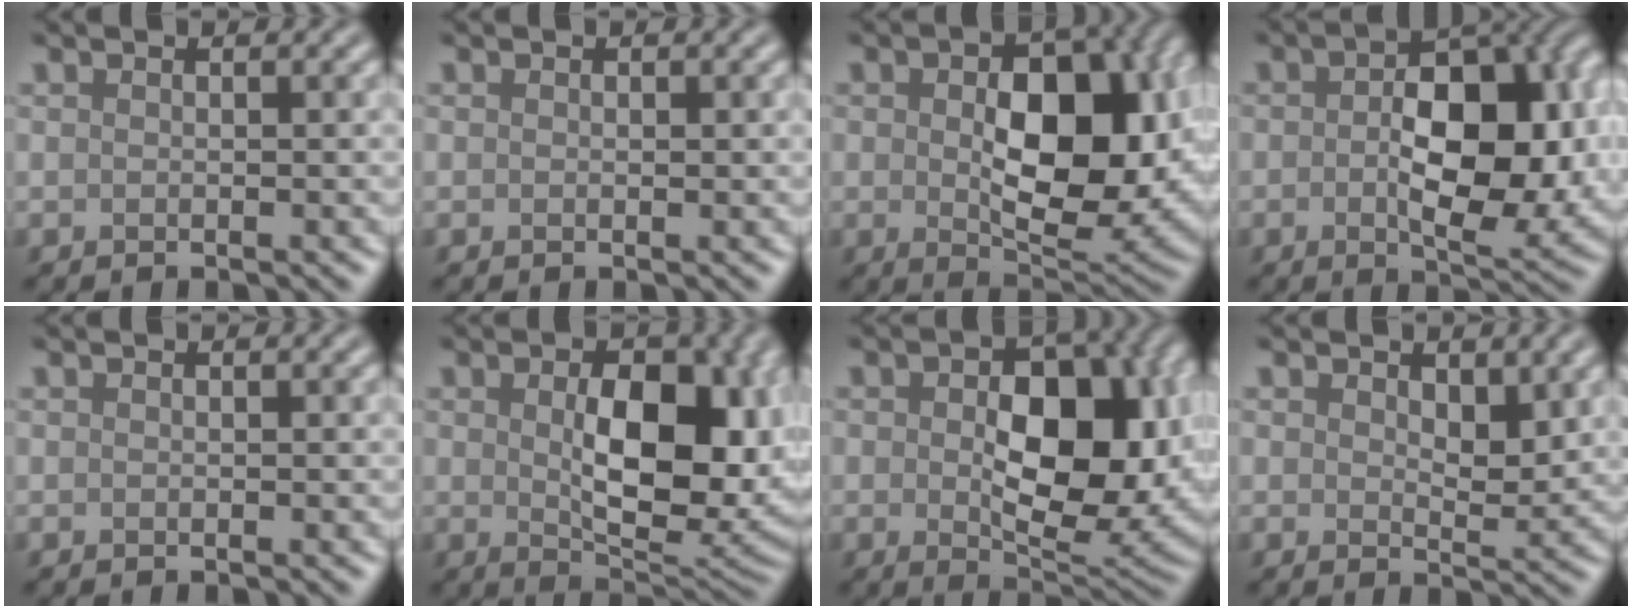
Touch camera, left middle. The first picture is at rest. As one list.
[{"total": 0.0}, {"total": 11.2, "force": [0.1, 6.3, 9.3], "torque": [-0.142, -0.010, 0.014]}, {"total": 11.1, "force": [0.0, 6.2, 9.3], "torque": [-0.122, 0.000, 0.003]}, {"total": 0.0}, {"total": 10.5, "force": [0.7, 5.8, 8.8], "torque": [-0.132, -0.013, 0.023]}, {"total": 11.2, "force": [0.0, 6.3, 9.3], "torque": [-0.134, -0.007, 0.009]}, {"total": 2.5, "force": [1.1, 1.3, 1.8], "torque": [-0.026, -0.008, 0.021]}]